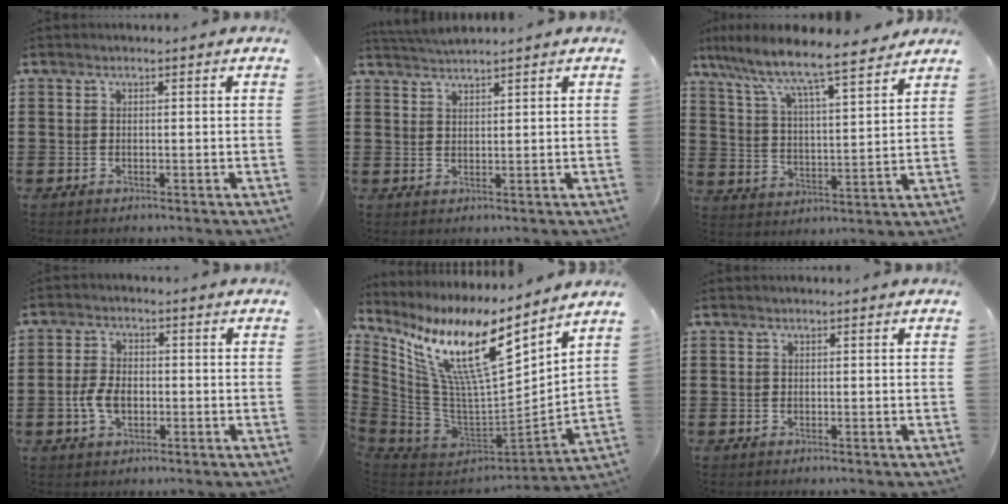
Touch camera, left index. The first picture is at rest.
{"total": 2.4, "force": [2.4, -0.2, 0.3], "torque": [-0.012, -0.003, 0.046]}
{"total": 7.2, "force": [6.4, 0.2, 3.2], "torque": [-0.090, -0.047, 0.104]}
{"total": 4.7, "force": [-1.0, 2.8, 3.6], "torque": [-0.086, -0.001, -0.023]}
{"total": 16.4, "force": [10.1, 3.4, 12.5], "torque": [-0.287, -0.064, 0.165]}
{"total": 0.0}